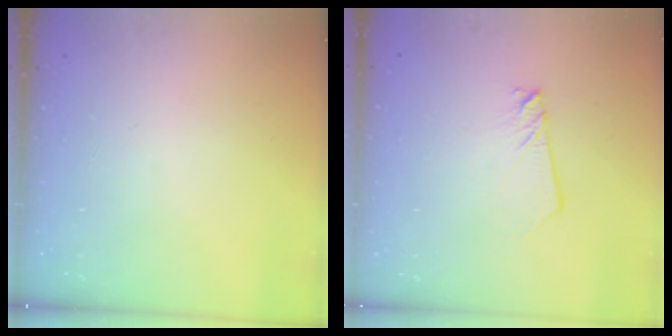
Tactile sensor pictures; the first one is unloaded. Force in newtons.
{"total": 2.5, "press": 2.5, "slide": 0.1}